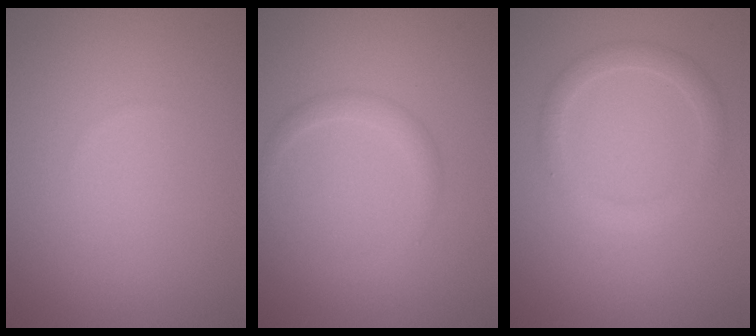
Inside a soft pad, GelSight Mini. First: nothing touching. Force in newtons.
{"total": 1.5, "press": 1.5, "slide": 0.2}
{"total": 2.0, "press": 2.0, "slide": 0.1}